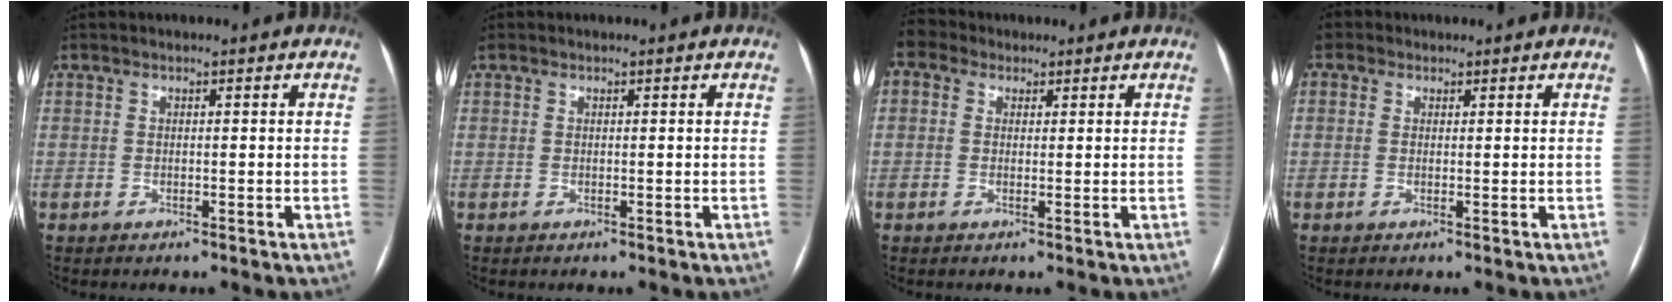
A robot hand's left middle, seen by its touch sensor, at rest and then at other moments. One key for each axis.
{"total": 0.0}
{"total": 2.2, "fx": 0.2, "fy": 2.1, "fz": 0.5, "tx": -0.024, "ty": 0.034, "tz": 0.022}
{"total": 1.6, "fx": -1.3, "fy": 0.7, "fz": -0.4, "tx": -0.005, "ty": 0.018, "tz": -0.010}